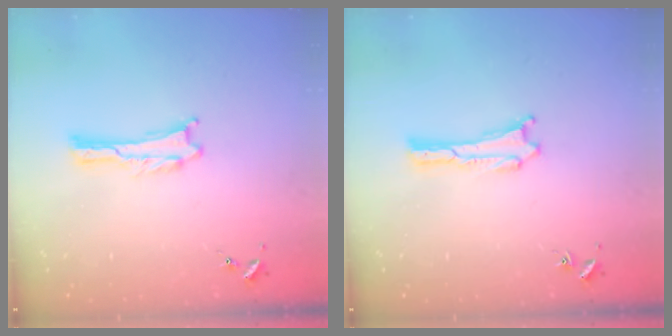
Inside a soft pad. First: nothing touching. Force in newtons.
{"total": 0.0}